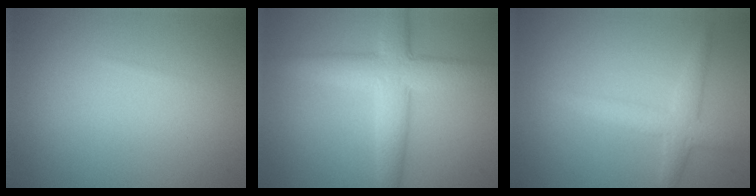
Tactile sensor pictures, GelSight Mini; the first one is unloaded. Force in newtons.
{"total": 5.7, "press": 5.7, "slide": 0.2}
{"total": 3.0, "press": 3.0, "slide": 0.1}